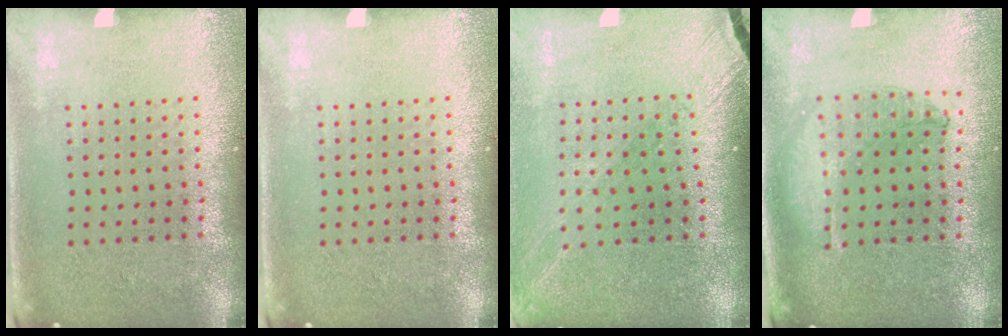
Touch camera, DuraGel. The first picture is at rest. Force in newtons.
{"total": 0.0}
{"total": 1.4, "press": 1.4, "slide": 0.1}
{"total": 1.0, "press": 0.9, "slide": 0.3}